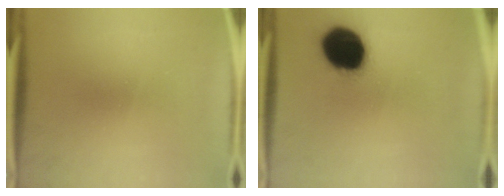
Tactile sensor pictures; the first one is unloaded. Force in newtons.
{"total": 19.1}